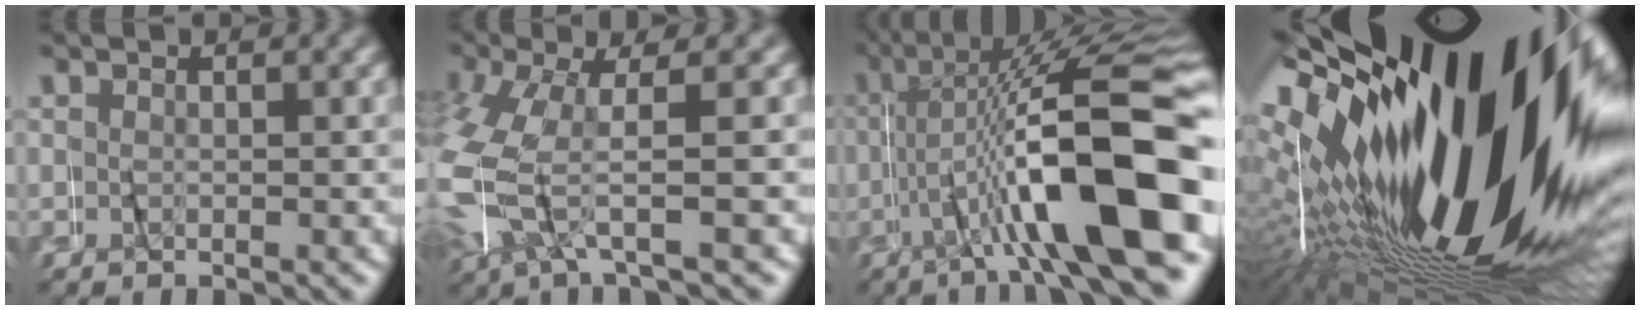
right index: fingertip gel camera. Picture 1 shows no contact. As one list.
[{"total": 7.0, "force": [-1.0, 4.5, 5.3], "torque": [-0.170, -0.019, -0.011]}, {"total": 15.6, "force": [-2.6, 5.5, 14.3], "torque": [-0.217, 0.004, -0.035]}, {"total": 38.6, "force": [-3.5, 20.3, 32.6], "torque": [-0.457, -0.005, -0.045]}]